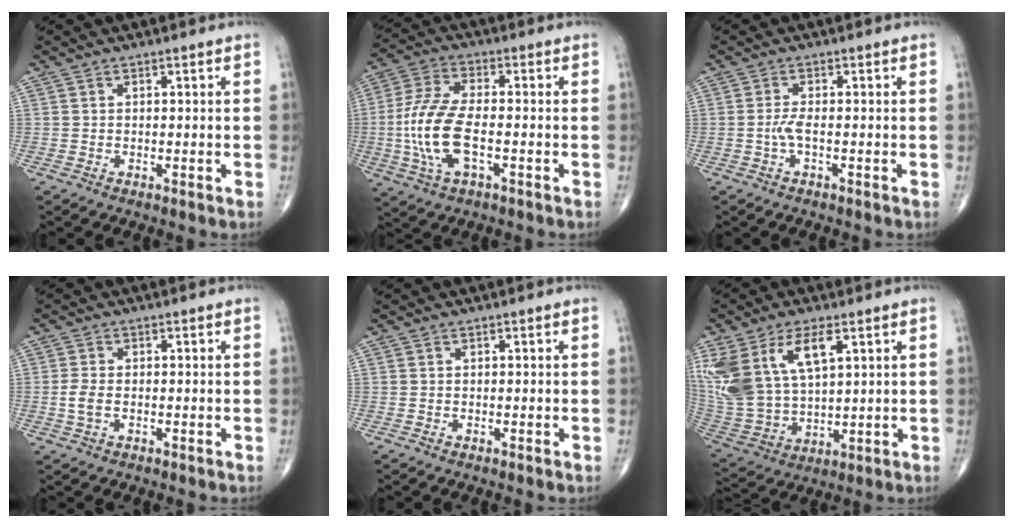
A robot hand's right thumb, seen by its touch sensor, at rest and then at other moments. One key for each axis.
{"total": 12.5, "fx": -2.4, "fy": 5.1, "fz": 11.1, "tx": -0.252, "ty": 0.014, "tz": -0.047}
{"total": 1.9, "fx": -0.5, "fy": 0.3, "fz": 1.8, "tx": -0.045, "ty": -0.002, "tz": -0.015}
{"total": 2.8, "fx": -0.5, "fy": 1.6, "fz": 2.3, "tx": -0.053, "ty": 0.003, "tz": -0.011}
{"total": 0.0}
{"total": 18.4, "fx": 7.4, "fy": 9.5, "fz": 13.8, "tx": -0.294, "ty": -0.023, "tz": 0.154}